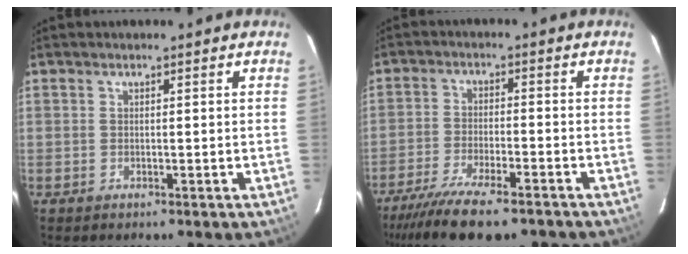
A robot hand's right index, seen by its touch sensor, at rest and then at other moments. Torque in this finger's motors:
{"motor_torque": [1.46, -0.67, 0.60, 0.15]}